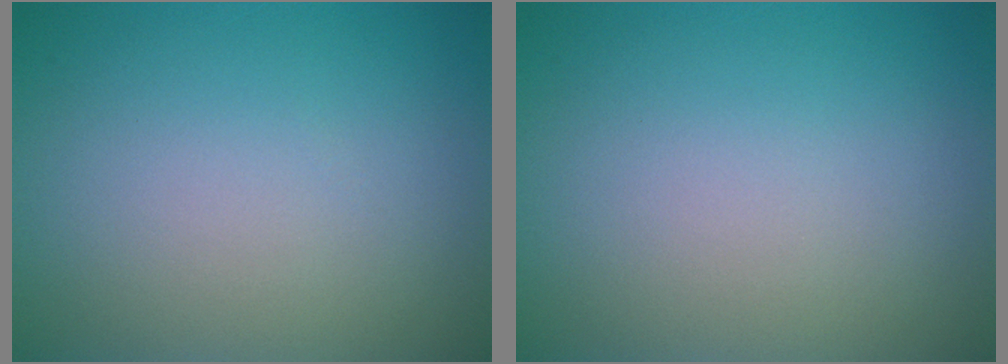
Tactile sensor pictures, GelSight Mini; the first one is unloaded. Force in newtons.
{"total": 0.0}